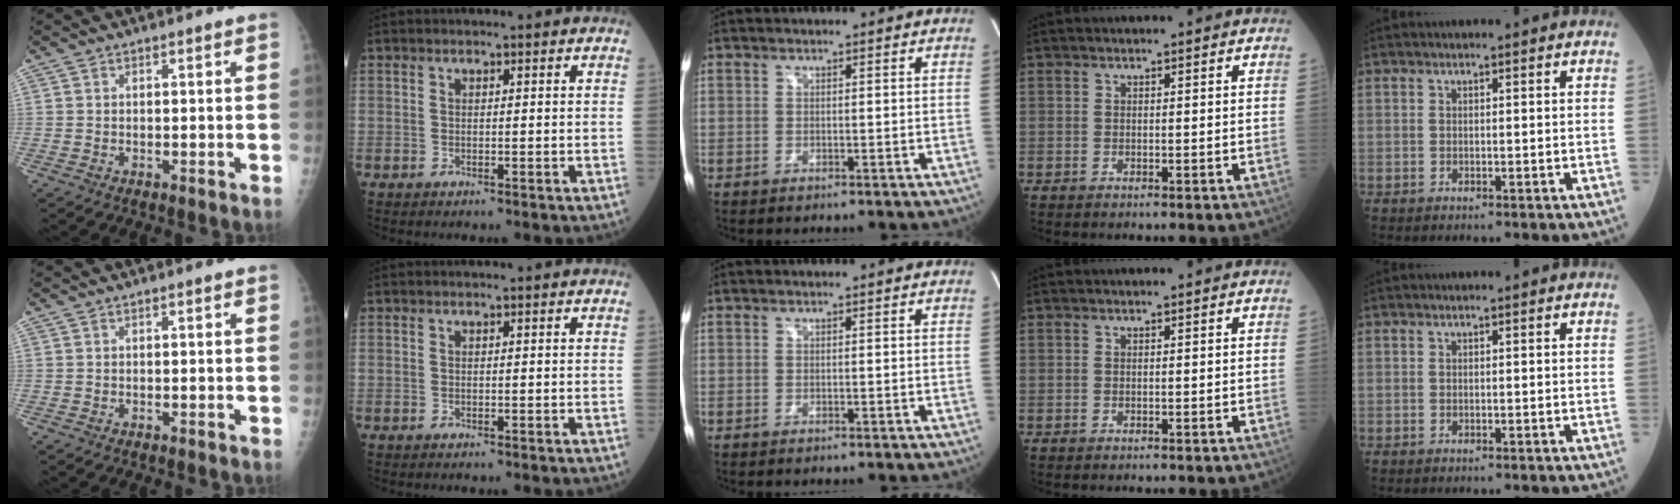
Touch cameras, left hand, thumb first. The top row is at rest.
{}